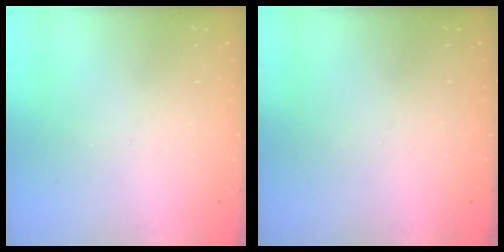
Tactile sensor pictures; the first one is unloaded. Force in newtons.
{"total": 0.0}